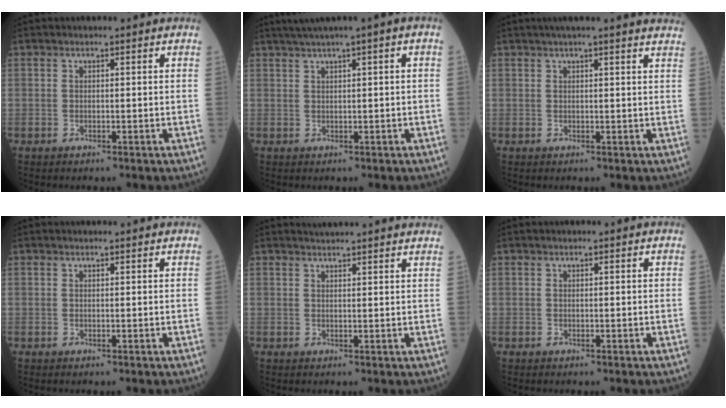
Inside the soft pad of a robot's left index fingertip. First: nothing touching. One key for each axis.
{"total": 4.0, "fx": 2.0, "fy": -0.4, "fz": 3.5, "tx": -0.066, "ty": 0.014, "tz": 0.038}
{"total": 10.8, "fx": 9.6, "fy": 0.1, "fz": 5.0, "tx": -0.068, "ty": 0.019, "tz": 0.099}
{"total": 2.6, "fx": 2.5, "fy": 0.1, "fz": 0.6, "tx": -0.008, "ty": 0.017, "tz": 0.028}
{"total": 9.2, "fx": 8.7, "fy": 0.1, "fz": 3.0, "tx": -0.040, "ty": 0.020, "tz": 0.093}
{"total": 1.0, "fx": 1.0, "fy": -0.1, "fz": 0.2, "tx": -0.008, "ty": 0.010, "tz": 0.014}